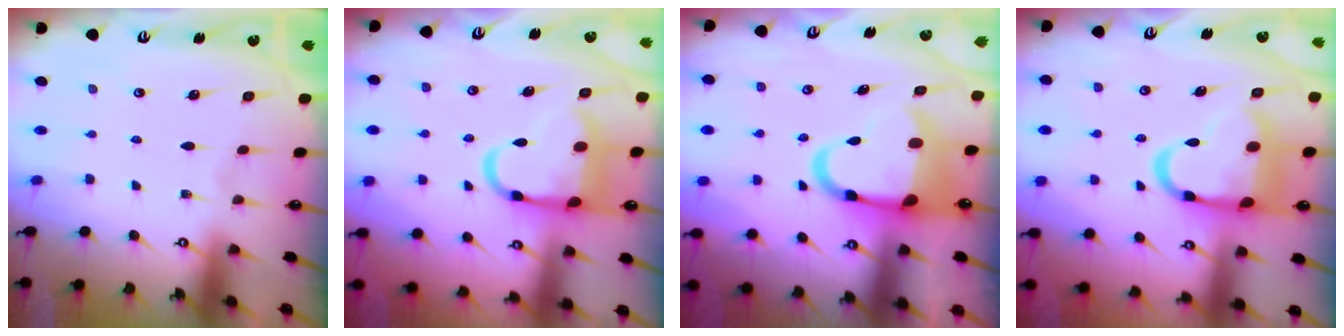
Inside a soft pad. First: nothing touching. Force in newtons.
{"total": 11.7, "press": 11.6, "slide": 1.6}
{"total": 12.8, "press": 12.7, "slide": 1.7}
{"total": 14.7, "press": 14.6, "slide": 1.6}